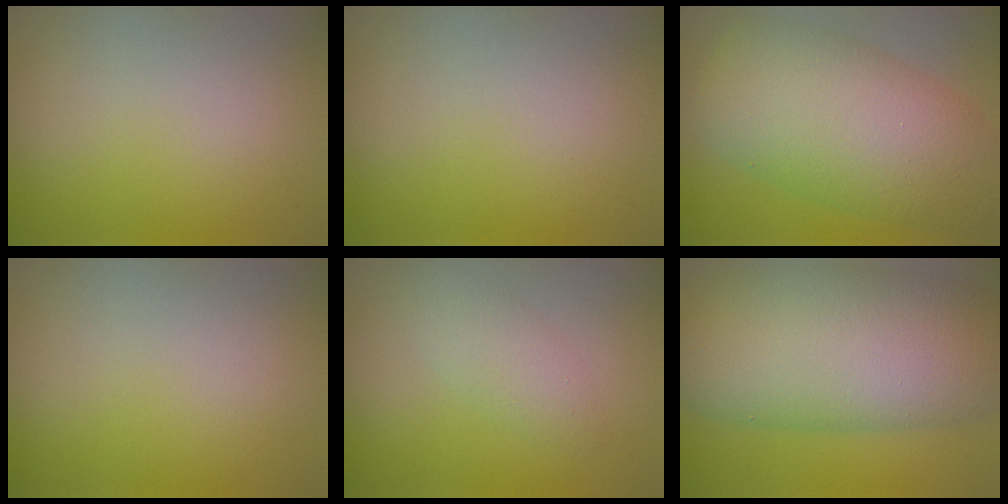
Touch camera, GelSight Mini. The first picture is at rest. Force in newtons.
{"total": 0.0}
{"total": 10.2, "press": 10.2, "slide": 0.1}
{"total": 0.0}
{"total": 2.2, "press": 2.2, "slide": 0.0}
{"total": 12.1, "press": 12.1, "slide": 0.6}